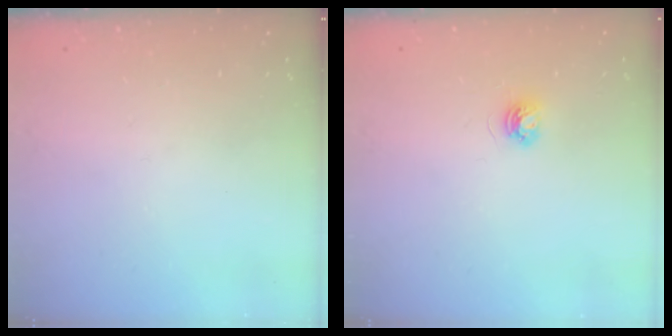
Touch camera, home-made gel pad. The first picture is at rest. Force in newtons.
{"total": 3.9, "press": 3.9, "slide": 0.4}